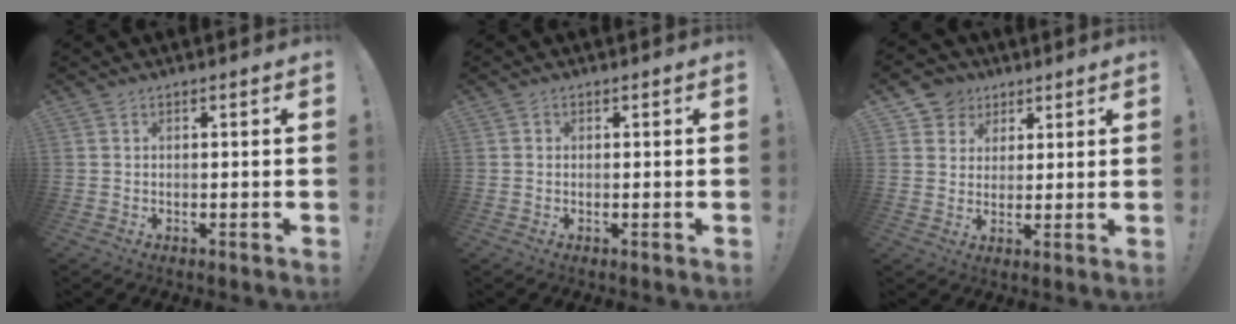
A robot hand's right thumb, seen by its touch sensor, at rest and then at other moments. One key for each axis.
{"total": 0.6, "fx": 0.0, "fy": 0.5, "fz": 0.2, "tx": -0.004, "ty": 0.002, "tz": -0.001}
{"total": 6.7, "fx": 3.0, "fy": 6.0, "fz": 0.6, "tx": -0.005, "ty": -0.023, "tz": 0.060}